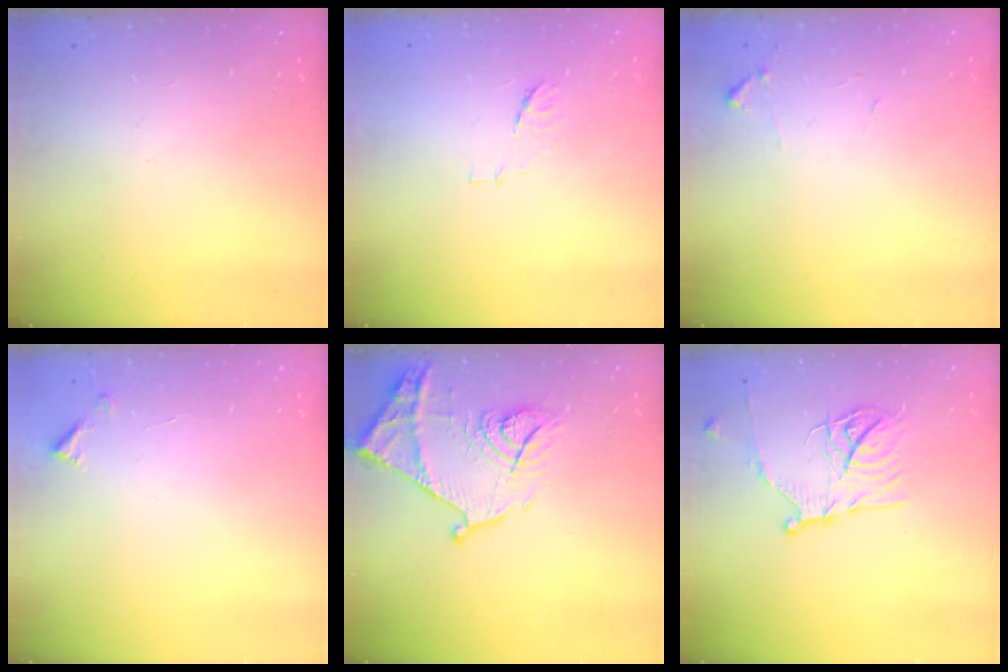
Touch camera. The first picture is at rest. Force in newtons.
{"total": 6.8, "press": 6.8, "slide": 0.5}
{"total": 5.8, "press": 5.7, "slide": 0.4}
{"total": 4.3, "press": 4.2, "slide": 0.3}
{"total": 16.5, "press": 16.4, "slide": 1.4}
{"total": 15.9, "press": 15.9, "slide": 1.5}